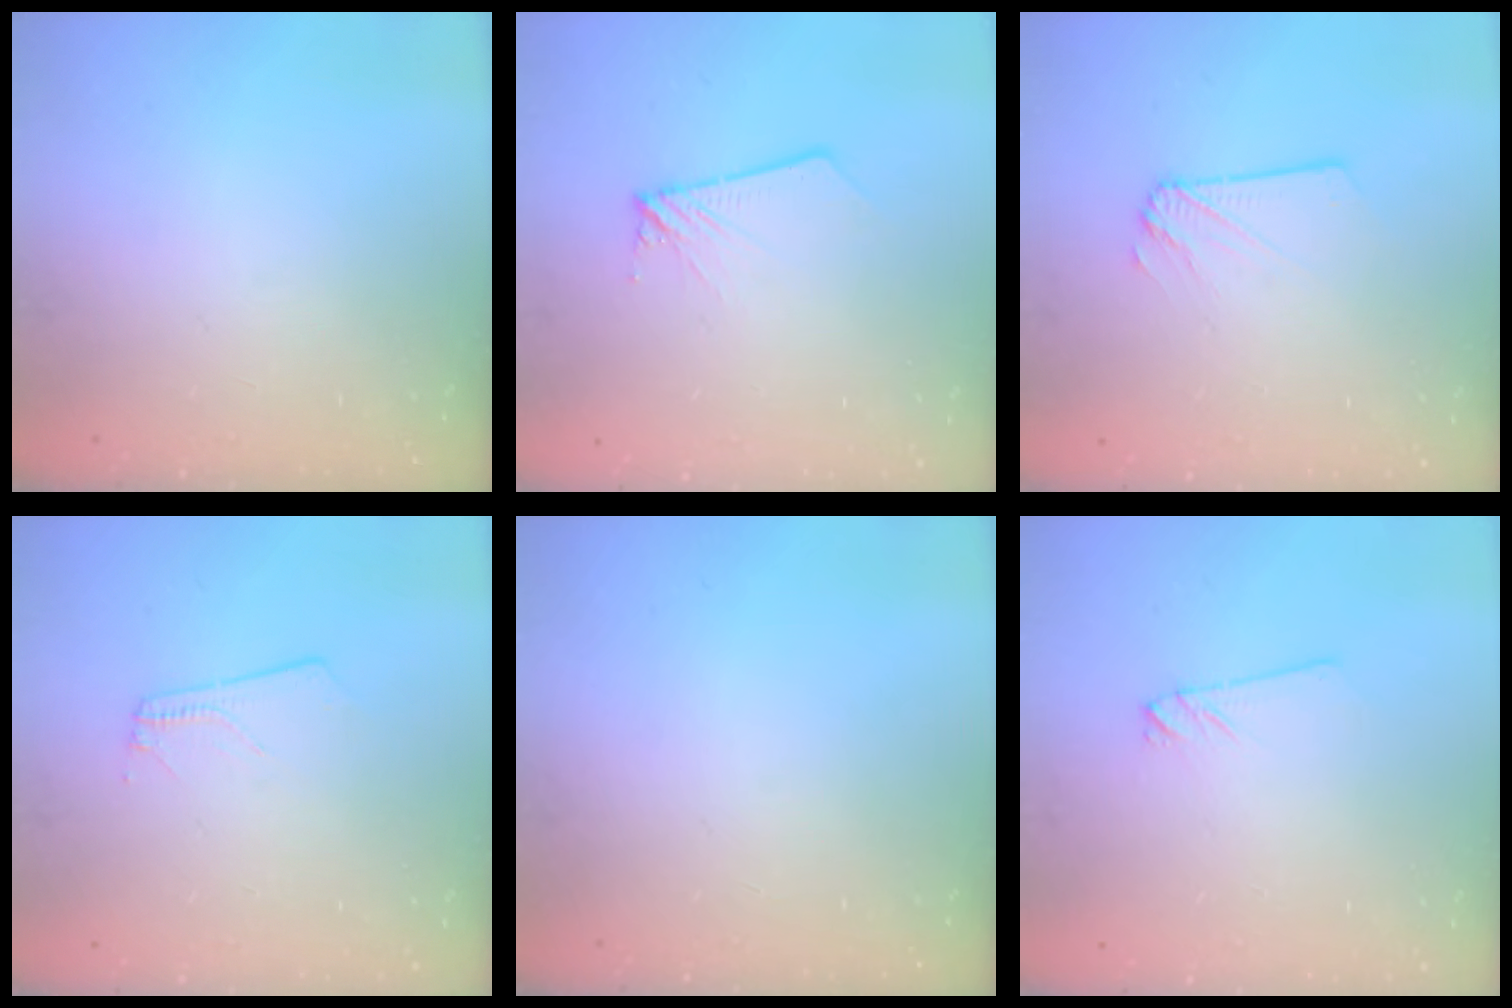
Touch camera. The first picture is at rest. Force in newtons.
{"total": 2.2, "press": 2.2, "slide": 0.3}
{"total": 2.3, "press": 2.3, "slide": 0.2}
{"total": 3.8, "press": 3.8, "slide": 0.1}
{"total": 0.0}
{"total": 0.9, "press": 0.9, "slide": 0.1}